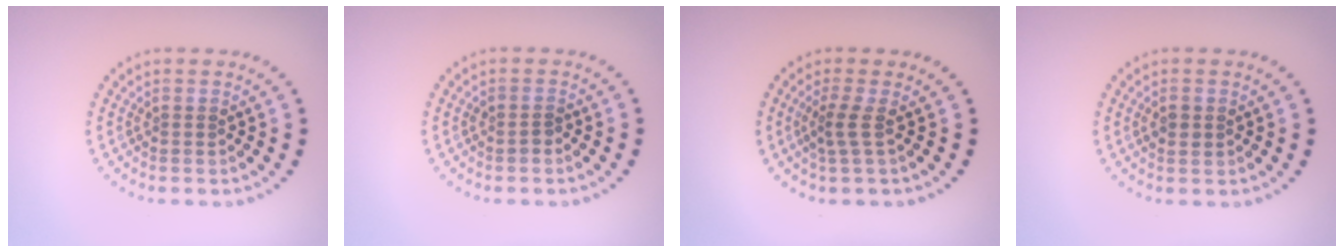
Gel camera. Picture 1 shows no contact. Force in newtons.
{"total": 0.7, "press": 0.7, "slide": 0.3}
{"total": 1.9, "press": 1.3, "slide": 1.5}
{"total": 0.9, "press": 0.9, "slide": 0.0}